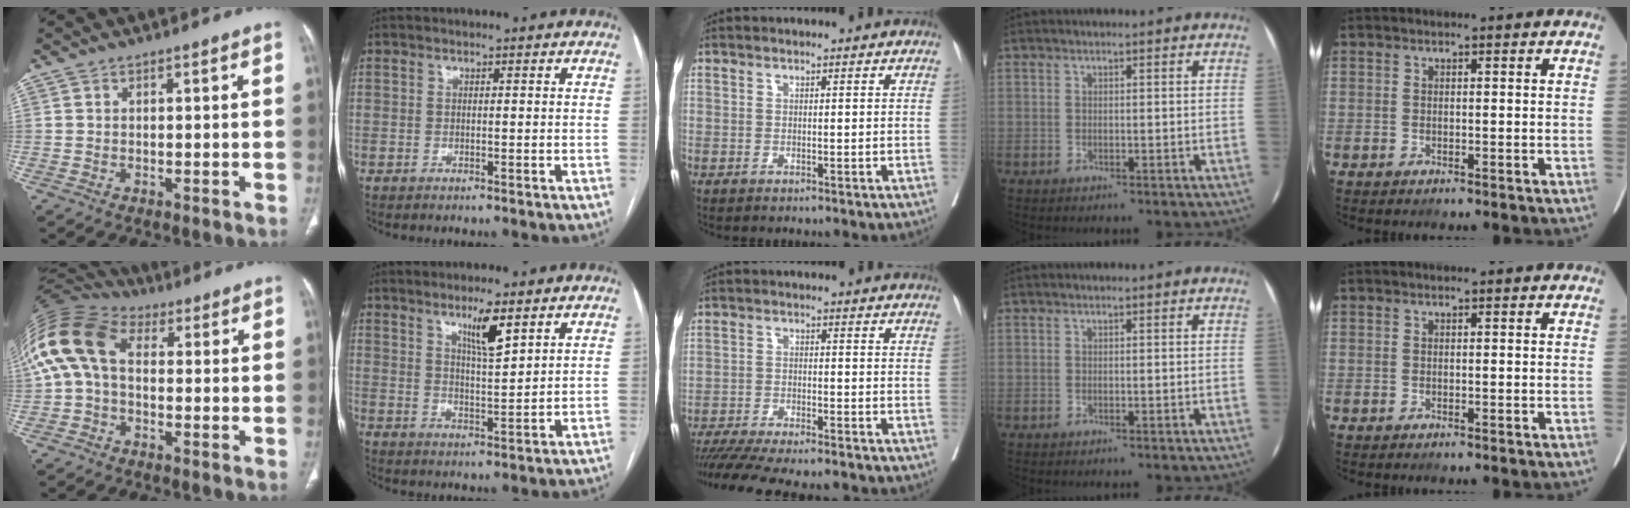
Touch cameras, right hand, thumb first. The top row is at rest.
{"thumb": {"total": 14.0, "force": [1.2, 9.2, 10.5], "torque": [-0.219, 0.043, 0.009]}, "index": {"total": 5.7, "force": [3.6, 0.7, 4.4], "torque": [-0.078, -0.008, 0.062]}, "middle": {"total": 16.9, "force": [-15.1, 2.0, 7.5], "torque": [-0.149, -0.027, -0.219]}}